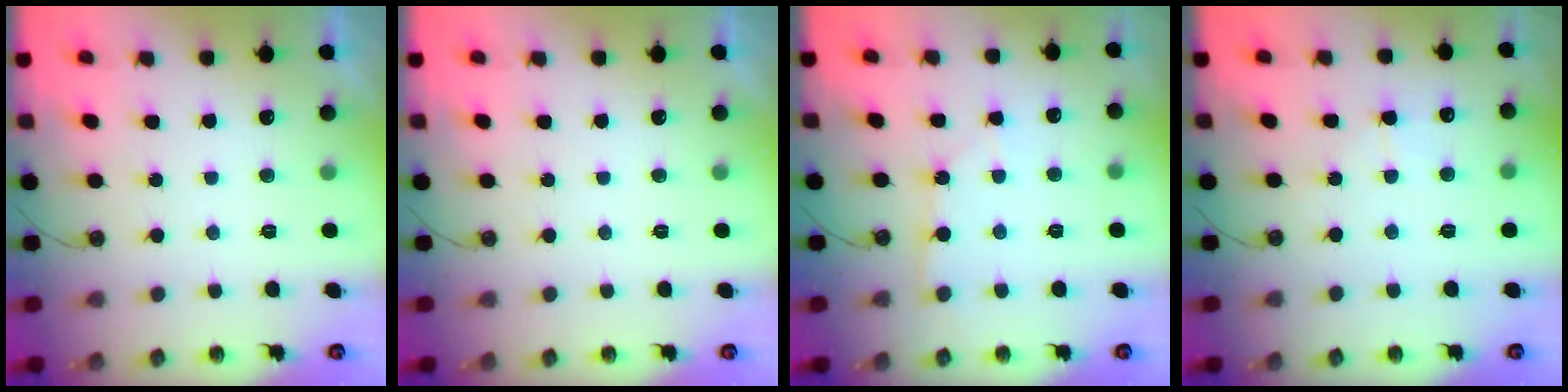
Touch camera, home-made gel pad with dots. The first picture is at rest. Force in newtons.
{"total": 0.0}
{"total": 3.8, "press": 3.8, "slide": 0.5}
{"total": 3.0, "press": 2.9, "slide": 0.5}